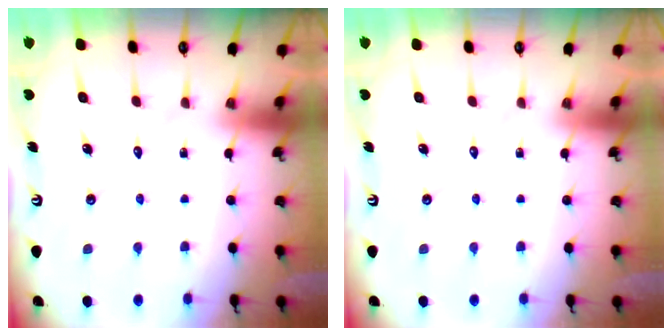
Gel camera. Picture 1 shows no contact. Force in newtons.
{"total": 0.0}